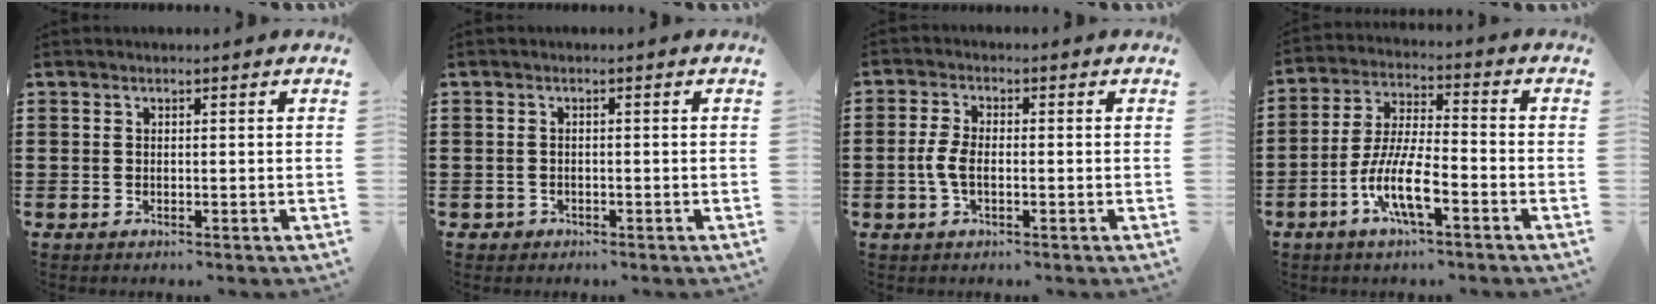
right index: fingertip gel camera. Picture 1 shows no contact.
{"total": 0.7, "force": [-0.5, 0.5, 0.1], "torque": [-0.004, 0.002, -0.012]}
{"total": 3.6, "force": [-0.7, 1.7, 3.1], "torque": [-0.085, -0.008, -0.021]}
{"total": 9.5, "force": [-4.4, 2.5, 8.0], "torque": [-0.185, -0.010, -0.088]}